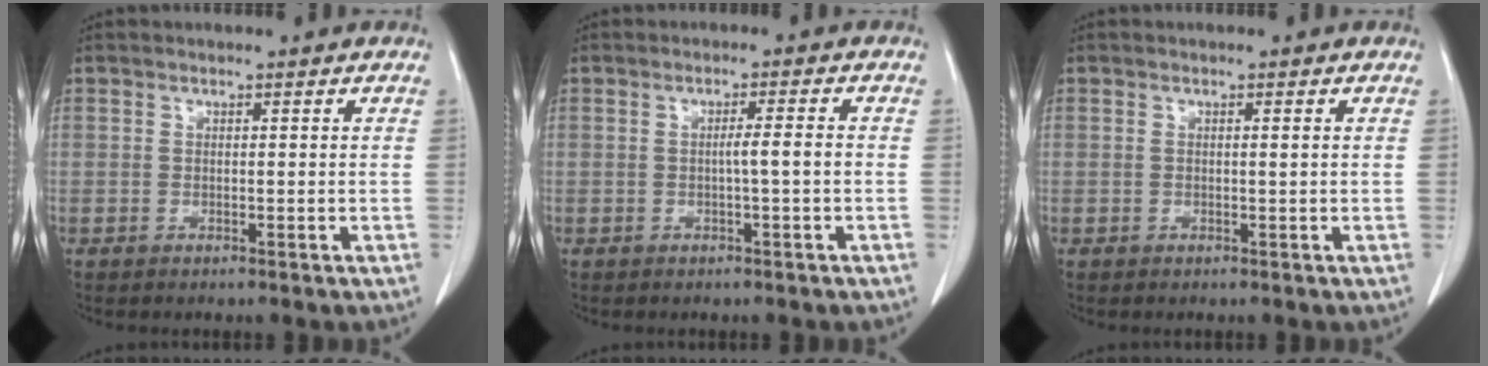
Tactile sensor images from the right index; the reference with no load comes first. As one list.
[{"total": 2.4, "force": [-0.5, -0.3, 2.3], "torque": [-0.035, 0.002, -0.009]}, {"total": 0.6, "force": [0.1, -0.1, 0.6], "torque": [-0.011, 0.000, 0.000]}]